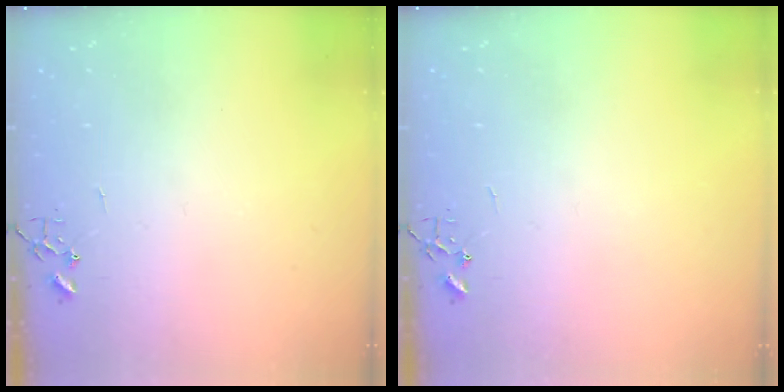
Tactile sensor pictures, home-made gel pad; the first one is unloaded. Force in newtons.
{"total": 0.0}